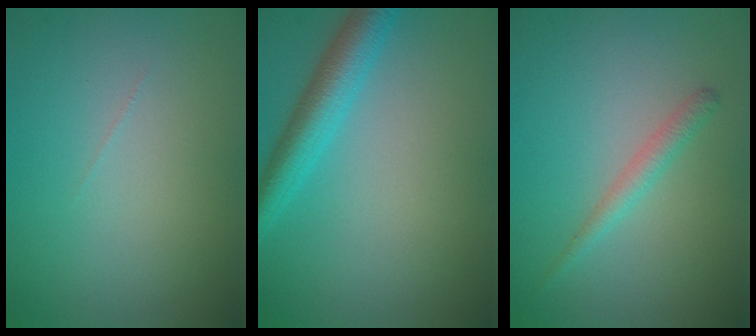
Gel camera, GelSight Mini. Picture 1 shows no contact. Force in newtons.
{"total": 4.2, "press": 4.2, "slide": 0.1}
{"total": 1.6, "press": 1.6, "slide": 0.0}